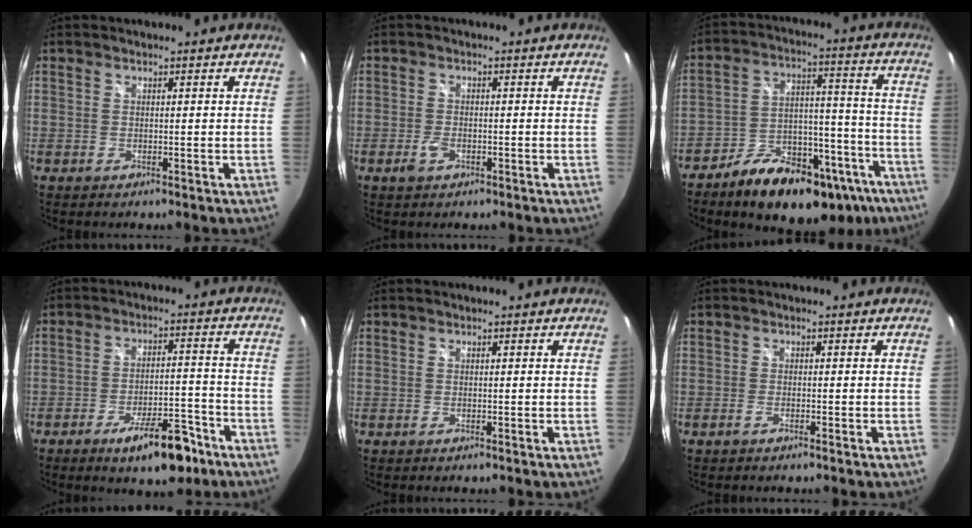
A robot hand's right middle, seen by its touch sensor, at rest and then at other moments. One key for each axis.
{"total": 2.6, "fx": -1.3, "fy": 1.4, "fz": 1.6, "tx": -0.039, "ty": -0.002, "tz": -0.024}
{"total": 23.1, "fx": -16.0, "fy": 11.0, "fz": 12.6, "tx": -0.182, "ty": 0.038, "tz": -0.206}
{"total": 10.3, "fx": -6.7, "fy": 3.5, "fz": 6.9, "tx": -0.113, "ty": 0.010, "tz": -0.089}
{"total": 0.0}
{"total": 1.0, "fx": -0.8, "fy": 0.0, "fz": 0.5, "tx": -0.015, "ty": 0.000, "tz": -0.018}